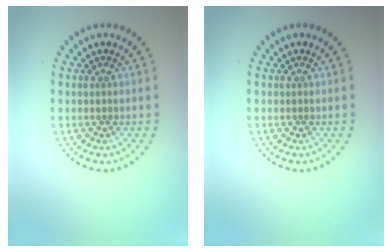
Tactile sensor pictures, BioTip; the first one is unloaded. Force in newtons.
{"total": 0.0}